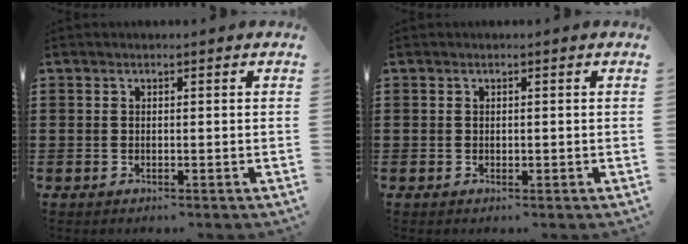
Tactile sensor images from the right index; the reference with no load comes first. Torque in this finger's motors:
{"motor_torque": [0.00, 0.00, 0.00, 0.00]}